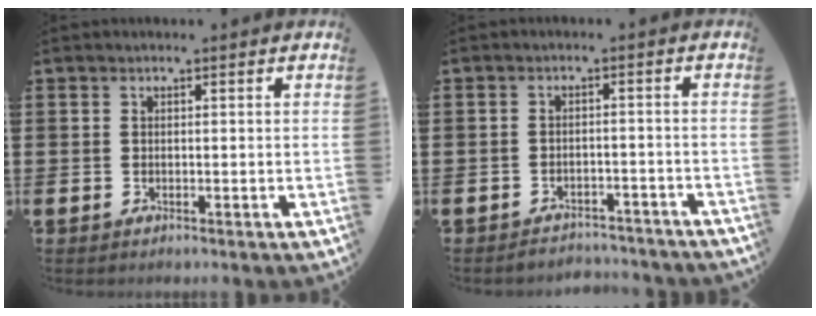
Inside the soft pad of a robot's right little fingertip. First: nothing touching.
{"total": 2.2, "force": [-2.2, 0.1, -0.2], "torque": [-0.004, 0.004, -0.048]}